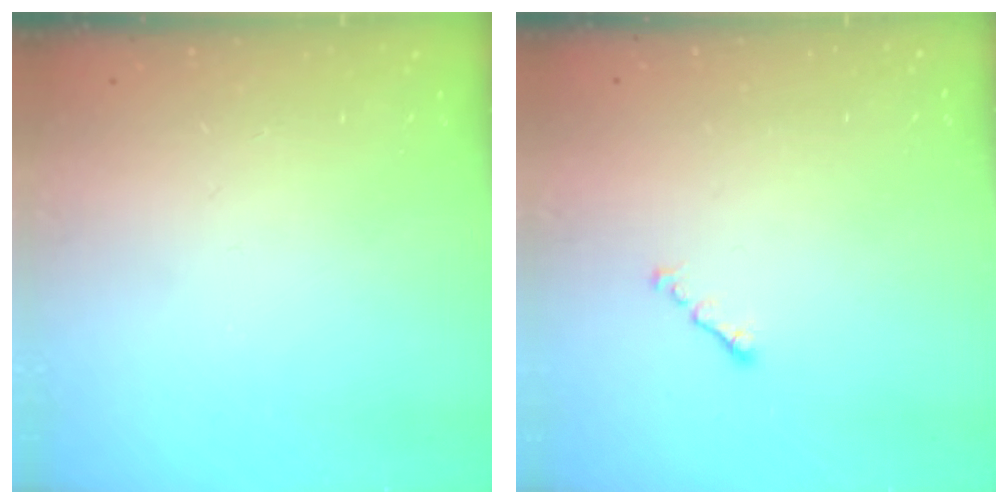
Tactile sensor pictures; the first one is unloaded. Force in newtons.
{"total": 0.8, "press": 0.6, "slide": 0.4}